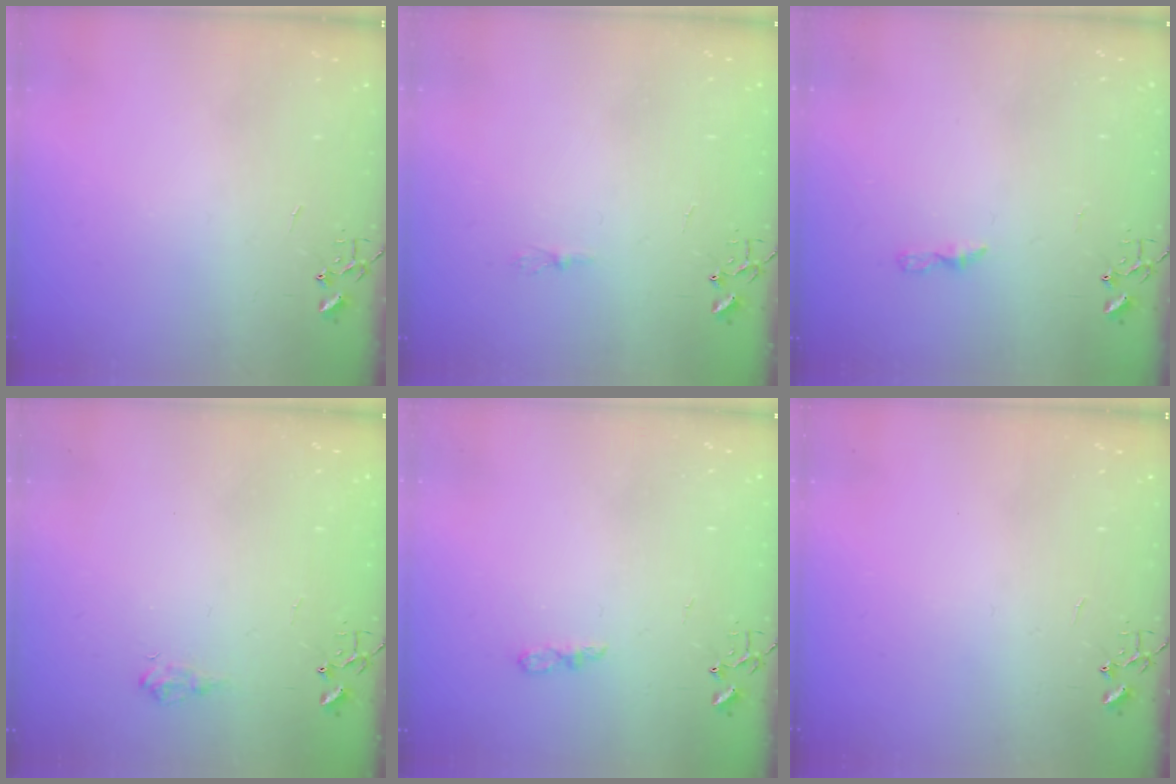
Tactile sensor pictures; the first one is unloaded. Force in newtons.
{"total": 4.7, "press": 4.6, "slide": 0.6}
{"total": 3.7, "press": 3.7, "slide": 0.4}
{"total": 6.8, "press": 6.8, "slide": 0.8}
{"total": 5.0, "press": 5.0, "slide": 0.5}
{"total": 0.0}